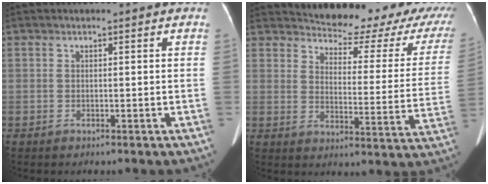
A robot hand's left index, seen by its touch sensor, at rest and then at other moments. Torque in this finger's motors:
{"motor_torque": [0.93, -1.21, 0.36, 0.05]}